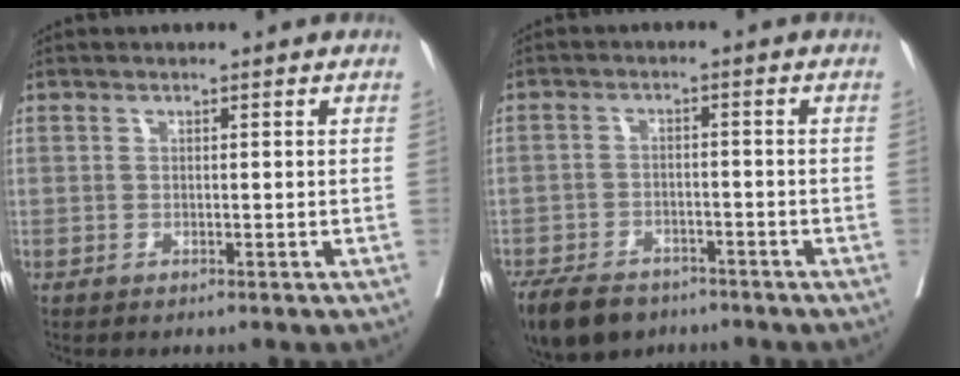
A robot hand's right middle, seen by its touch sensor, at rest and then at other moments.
{"total": 11.2, "force": [-8.2, 6.0, 4.8], "torque": [-0.105, -0.013, -0.128]}